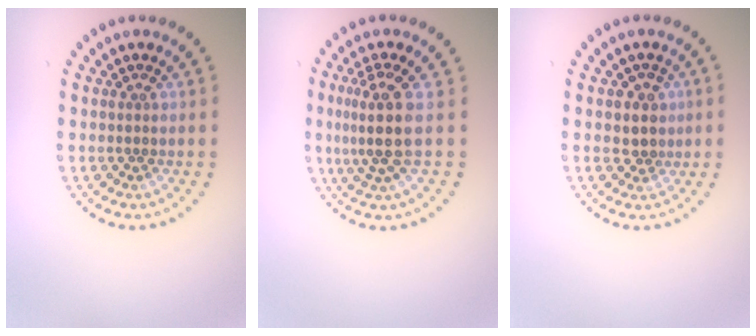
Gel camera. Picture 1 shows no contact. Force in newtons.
{"total": 3.8, "press": 2.9, "slide": 2.5}
{"total": 2.2, "press": 2.0, "slide": 1.0}